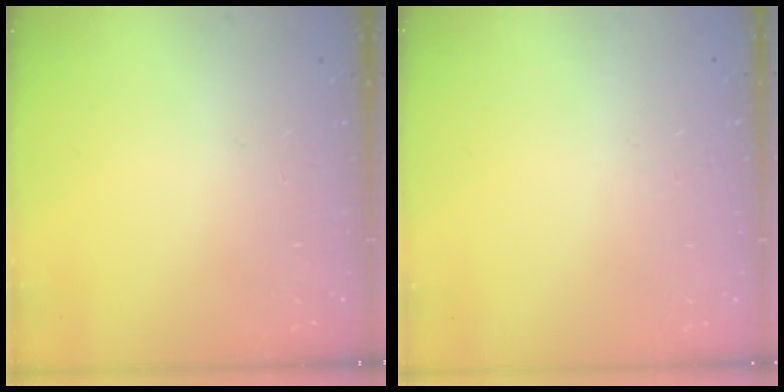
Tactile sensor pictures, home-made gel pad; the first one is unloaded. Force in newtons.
{"total": 0.0}